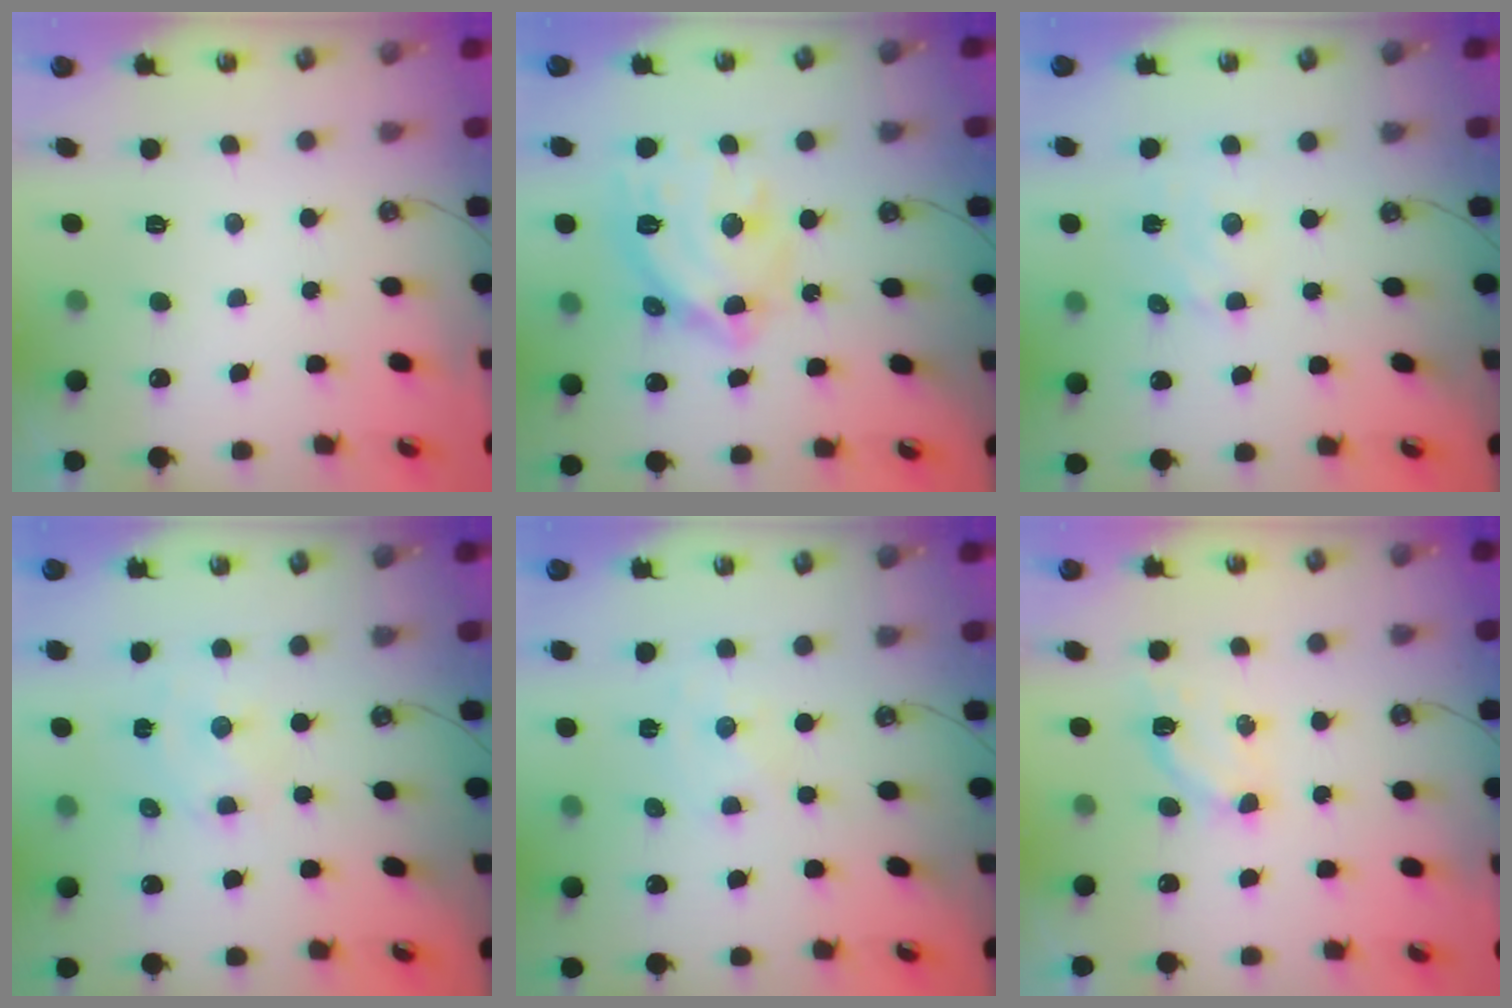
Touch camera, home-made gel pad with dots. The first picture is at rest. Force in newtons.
{"total": 16.0, "press": 16.0, "slide": 1.4}
{"total": 3.3, "press": 3.3, "slide": 0.3}
{"total": 1.6, "press": 1.6, "slide": 0.2}
{"total": 0.0}
{"total": 4.9, "press": 4.8, "slide": 0.9}